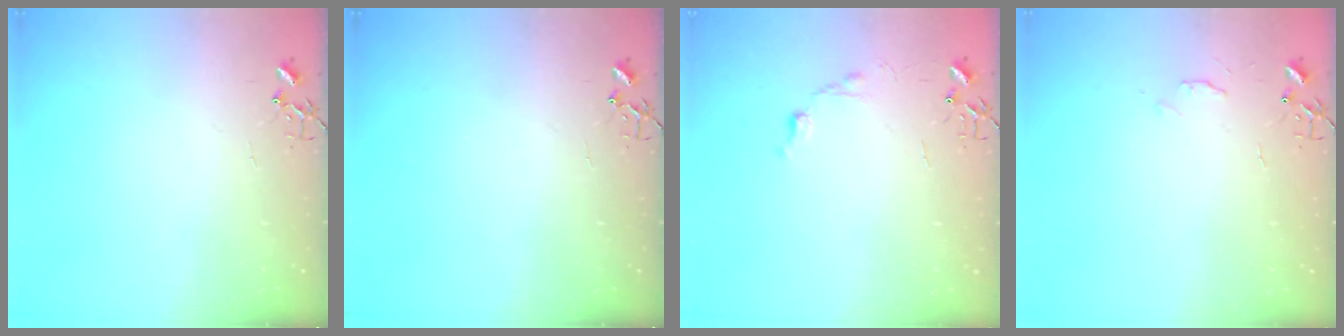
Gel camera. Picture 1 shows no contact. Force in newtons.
{"total": 0.0}
{"total": 6.7, "press": 6.7, "slide": 0.9}
{"total": 4.1, "press": 4.1, "slide": 0.7}